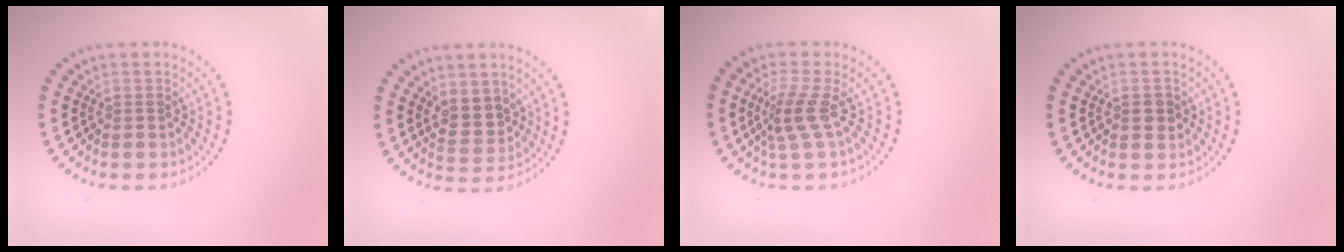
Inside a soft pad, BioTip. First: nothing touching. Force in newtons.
{"total": 2.7, "press": 2.5, "slide": 1.0}
{"total": 2.5, "press": 1.8, "slide": 1.7}
{"total": 1.5, "press": 1.5, "slide": 0.1}